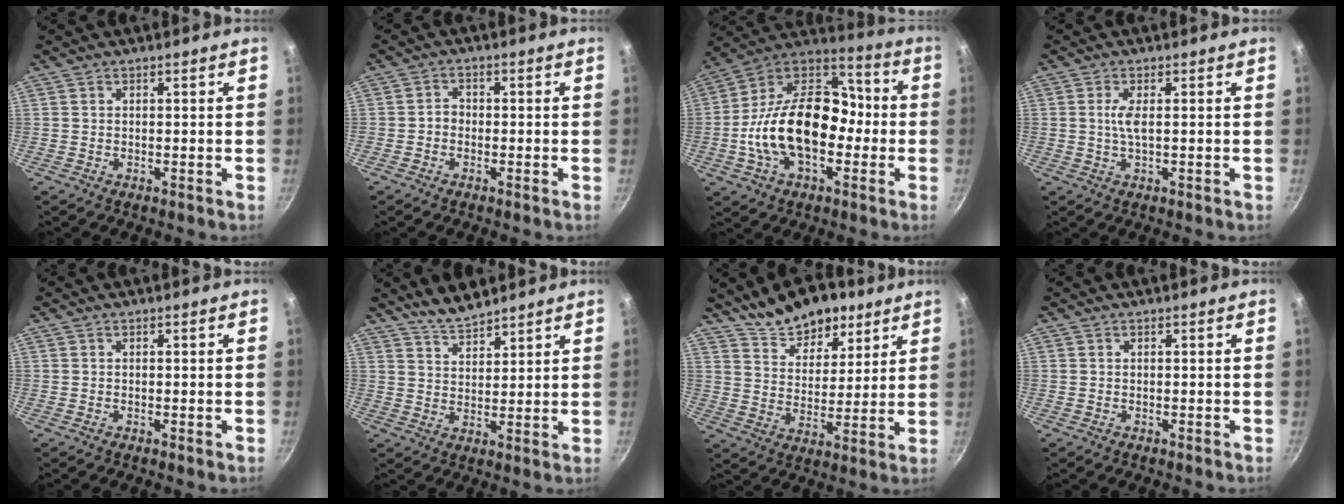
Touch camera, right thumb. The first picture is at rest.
{"total": 1.9, "force": [-1.0, 1.3, 0.9], "torque": [-0.015, 0.014, -0.024]}
{"total": 22.8, "force": [-3.9, 14.6, 17.1], "torque": [-0.272, 0.058, -0.085]}
{"total": 2.9, "force": [0.1, 0.5, 2.9], "torque": [-0.068, 0.000, 0.002]}
{"total": 0.0}
{"total": 6.6, "force": [6.0, 1.7, 2.1], "torque": [-0.026, -0.035, 0.108]}
{"total": 13.6, "force": [9.7, 6.9, 6.4], "torque": [-0.055, -0.050, 0.157]}
{"total": 0.0}